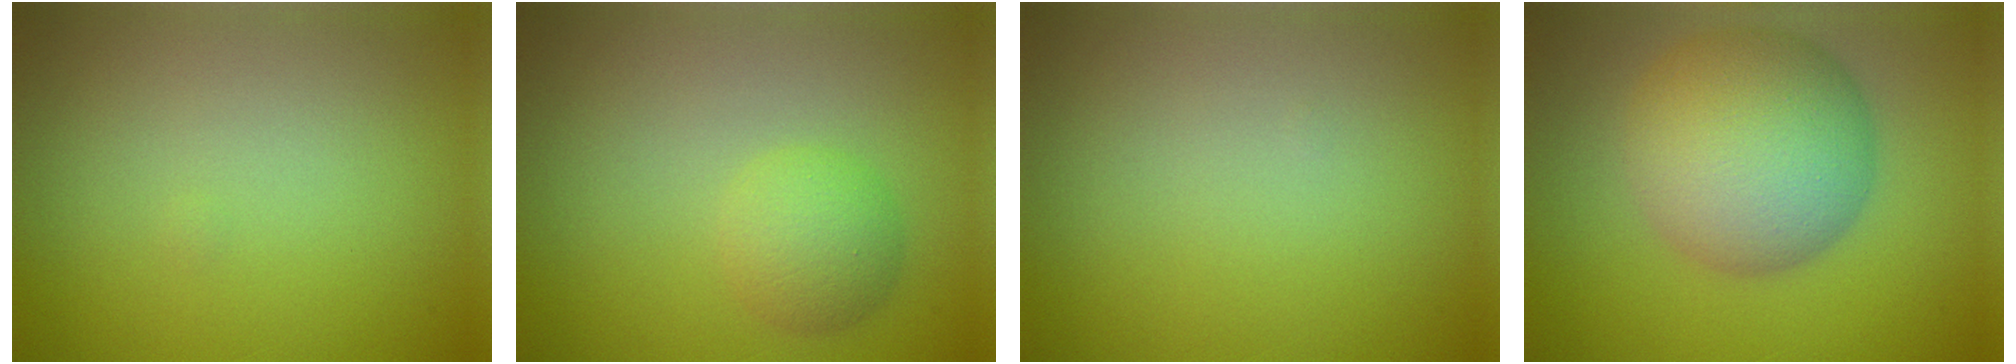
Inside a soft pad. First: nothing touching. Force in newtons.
{"total": 2.8, "press": 2.8, "slide": 0.1}
{"total": 0.0}
{"total": 9.4, "press": 9.3, "slide": 0.4}